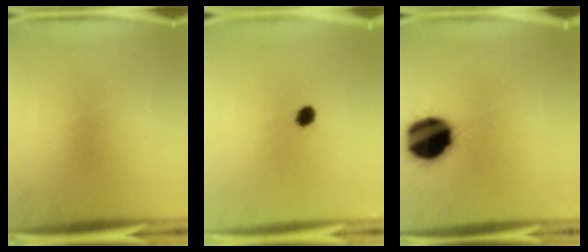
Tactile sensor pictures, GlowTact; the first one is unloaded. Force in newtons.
{"total": 2.8}
{"total": 19.1}